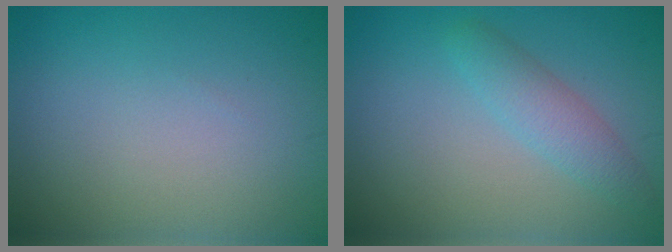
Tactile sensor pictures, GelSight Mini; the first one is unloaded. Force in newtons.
{"total": 2.5, "press": 2.5, "slide": 0.1}